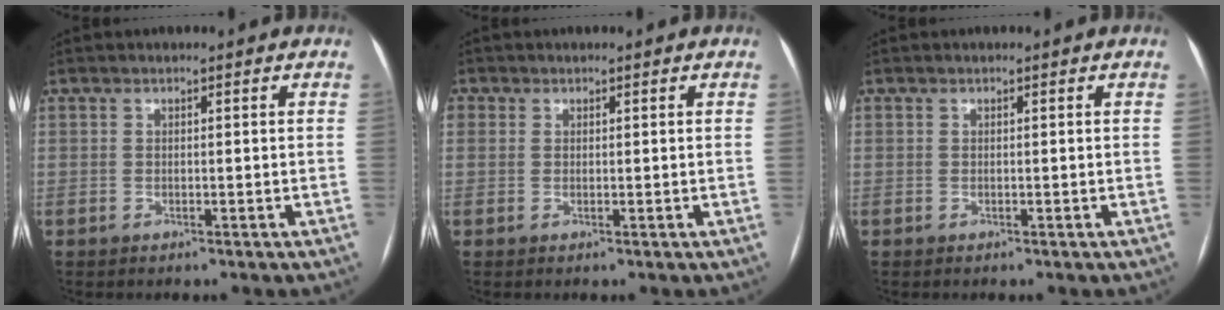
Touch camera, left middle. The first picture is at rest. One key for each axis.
{"total": 1.7, "fx": 0.6, "fy": 1.5, "fz": 0.4, "tx": -0.001, "ty": 0.005, "tz": 0.009}
{"total": 0.0}